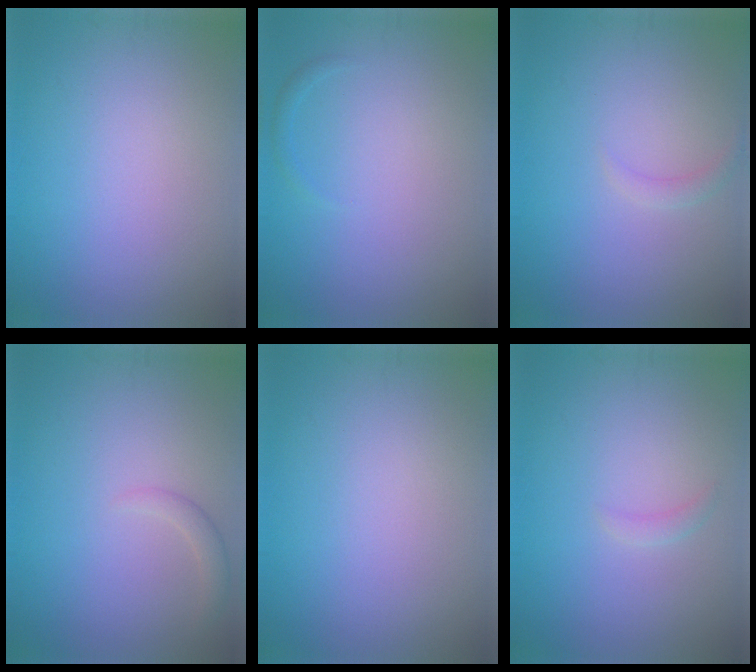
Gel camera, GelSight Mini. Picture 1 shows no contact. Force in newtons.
{"total": 0.6, "press": 0.6, "slide": 0.0}
{"total": 0.9, "press": 0.9, "slide": 0.1}
{"total": 1.2, "press": 1.2, "slide": 0.1}
{"total": 0.0}
{"total": 0.8, "press": 0.8, "slide": 0.1}